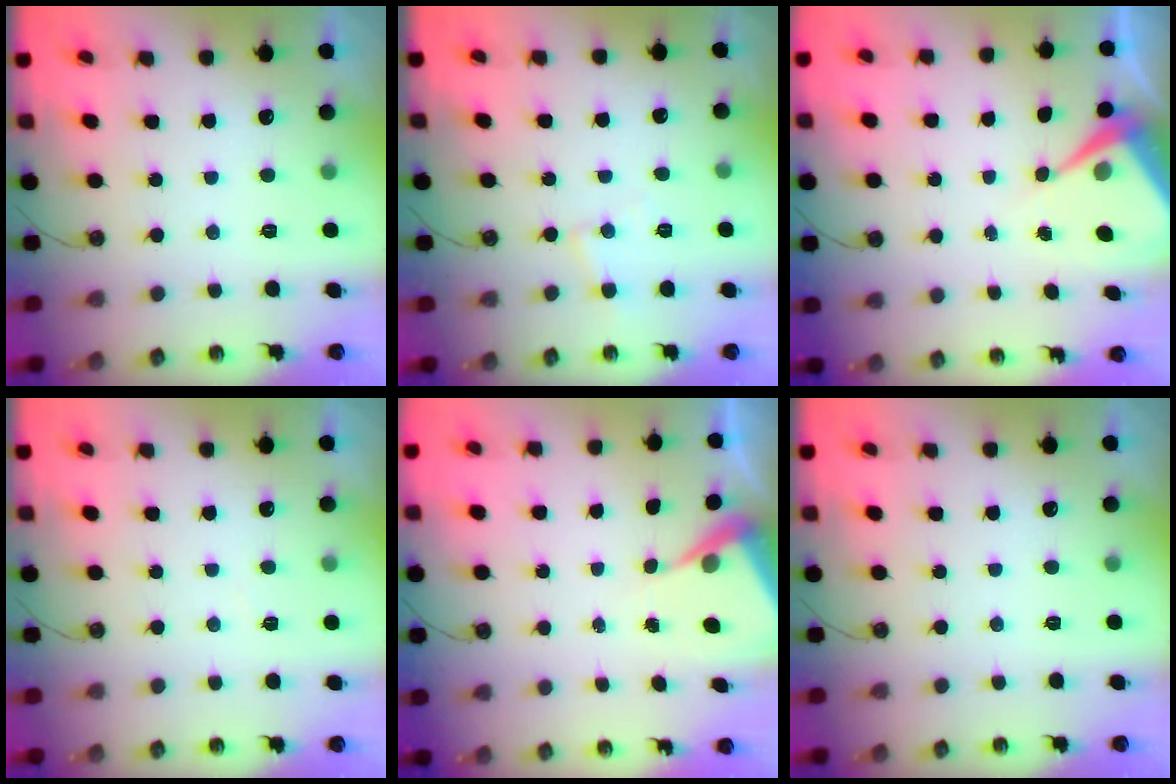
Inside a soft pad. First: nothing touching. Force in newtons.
{"total": 5.7, "press": 5.7, "slide": 0.4}
{"total": 6.5, "press": 6.5, "slide": 0.5}
{"total": 2.6, "press": 2.6, "slide": 0.4}
{"total": 6.9, "press": 6.8, "slide": 0.6}
{"total": 0.0}